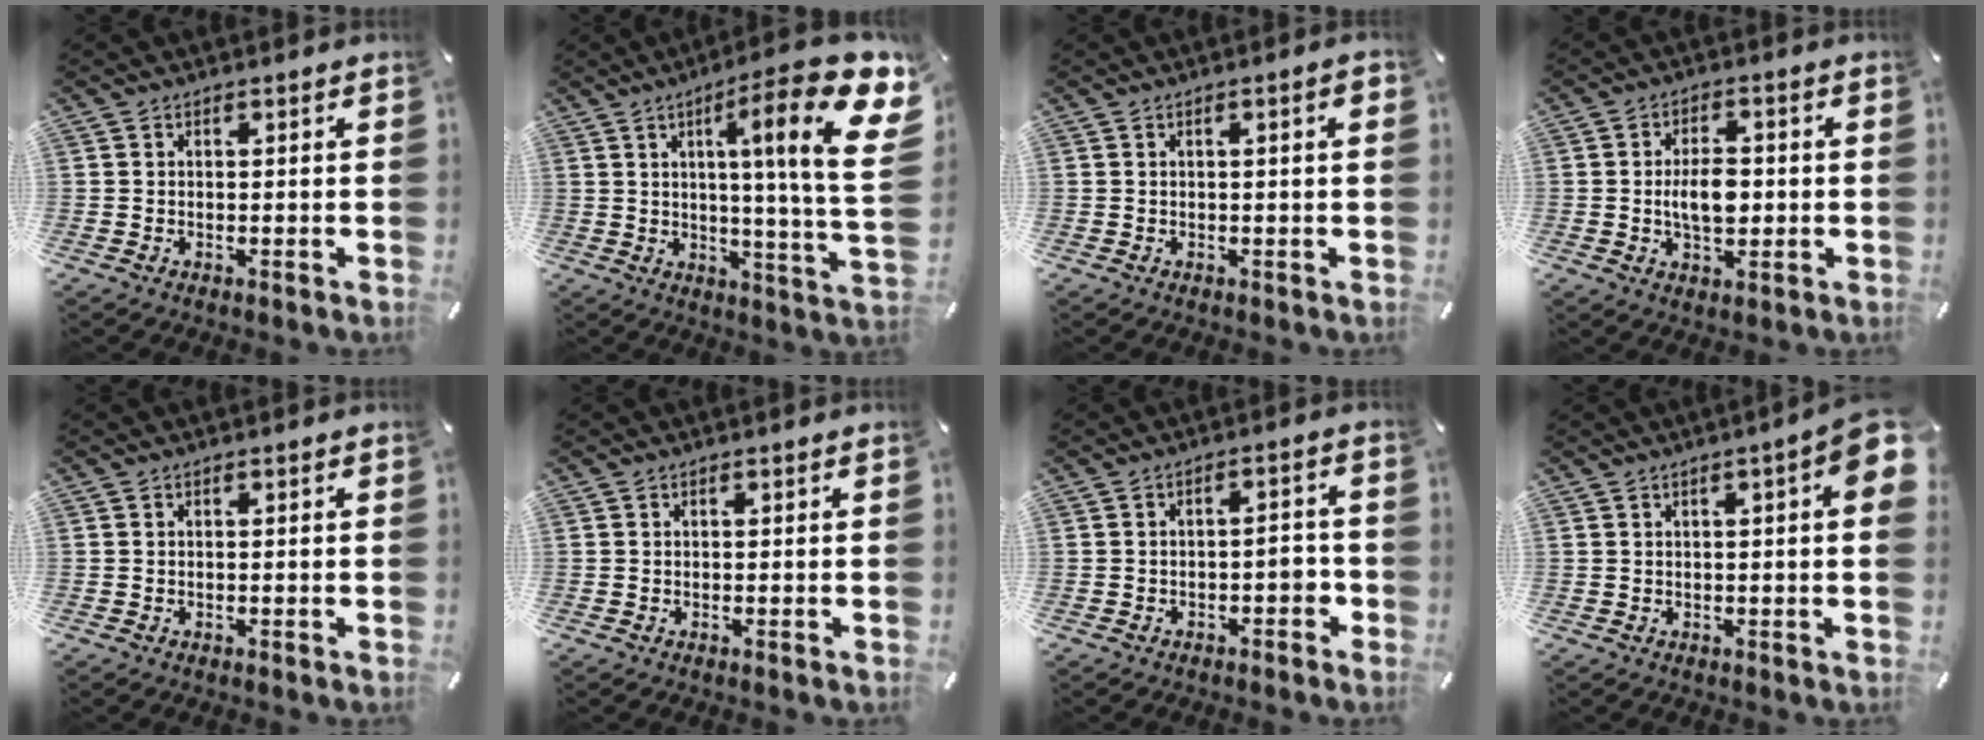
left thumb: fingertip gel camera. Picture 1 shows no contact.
{"total": 23.5, "force": [7.5, 3.7, 21.9], "torque": [-0.317, -0.053, 0.100]}
{"total": 2.6, "force": [0.3, 0.2, 2.6], "torque": [-0.045, 0.001, 0.004]}
{"total": 7.7, "force": [-0.5, 4.7, 6.0], "torque": [-0.097, -0.002, -0.014]}
{"total": 0.0}
{"total": 0.0}
{"total": 4.6, "force": [-1.8, 2.4, 3.5], "torque": [-0.060, 0.016, -0.034]}
{"total": 6.6, "force": [2.0, 1.0, 6.2], "torque": [-0.091, -0.013, 0.032]}